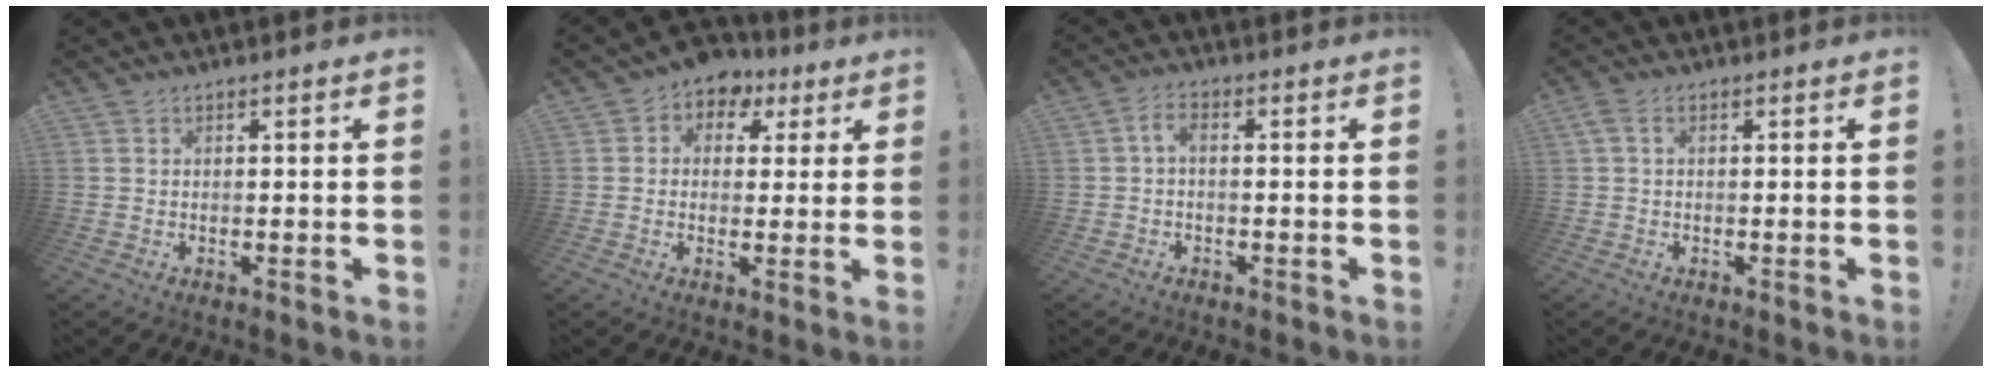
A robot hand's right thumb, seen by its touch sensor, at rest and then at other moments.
{"total": 6.4, "force": [2.0, 5.6, 2.3], "torque": [-0.025, -0.009, 0.040]}
{"total": 3.2, "force": [-0.5, 1.0, 3.0], "torque": [-0.071, 0.001, -0.013]}
{"total": 1.8, "force": [0.1, 0.7, 1.7], "torque": [-0.034, 0.005, 0.002]}